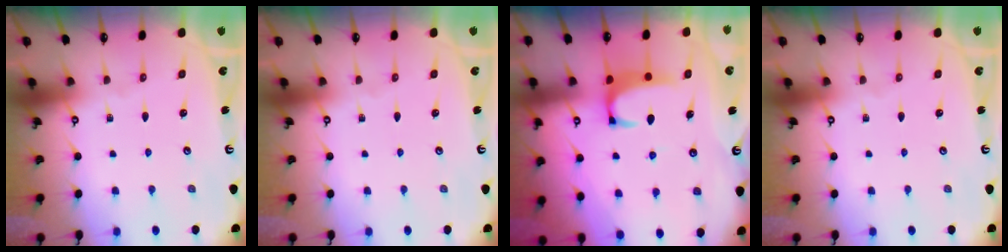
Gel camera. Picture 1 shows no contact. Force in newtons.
{"total": 0.0}
{"total": 1.9, "press": 1.8, "slide": 0.3}
{"total": 0.0}